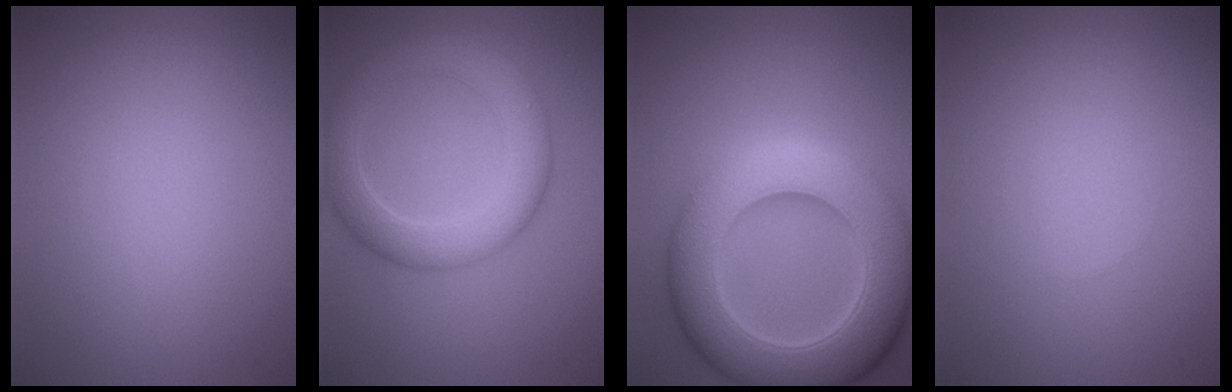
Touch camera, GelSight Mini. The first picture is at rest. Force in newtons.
{"total": 5.3, "press": 5.3, "slide": 0.4}
{"total": 11.1, "press": 11.0, "slide": 0.3}
{"total": 0.0}